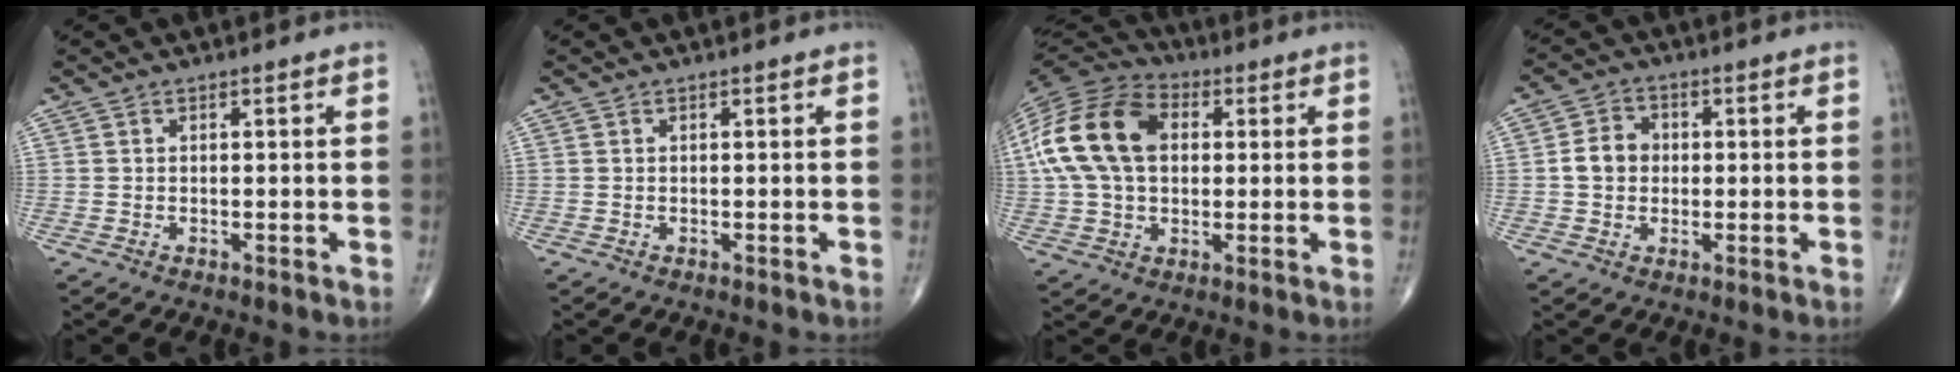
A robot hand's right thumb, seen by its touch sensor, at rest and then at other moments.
{"total": 0.0}
{"total": 18.5, "force": [3.0, 12.4, 13.4], "torque": [-0.262, 0.022, 0.048]}
{"total": 5.5, "force": [0.0, 4.6, 2.9], "torque": [-0.042, 0.015, -0.007]}